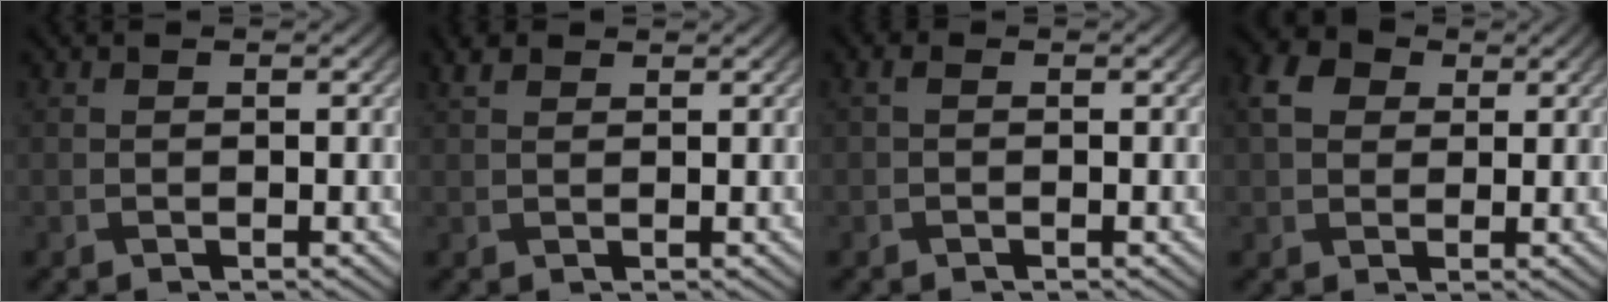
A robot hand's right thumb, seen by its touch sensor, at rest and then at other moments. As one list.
[{"total": 1.7, "force": [1.3, 0.7, 1.0], "torque": [-0.025, 0.008, 0.027]}, {"total": 0.8, "force": [0.0, 0.4, 0.7], "torque": [-0.016, 0.001, -0.002]}, {"total": 5.1, "force": [1.5, 4.0, 2.8], "torque": [-0.079, 0.011, 0.023]}]